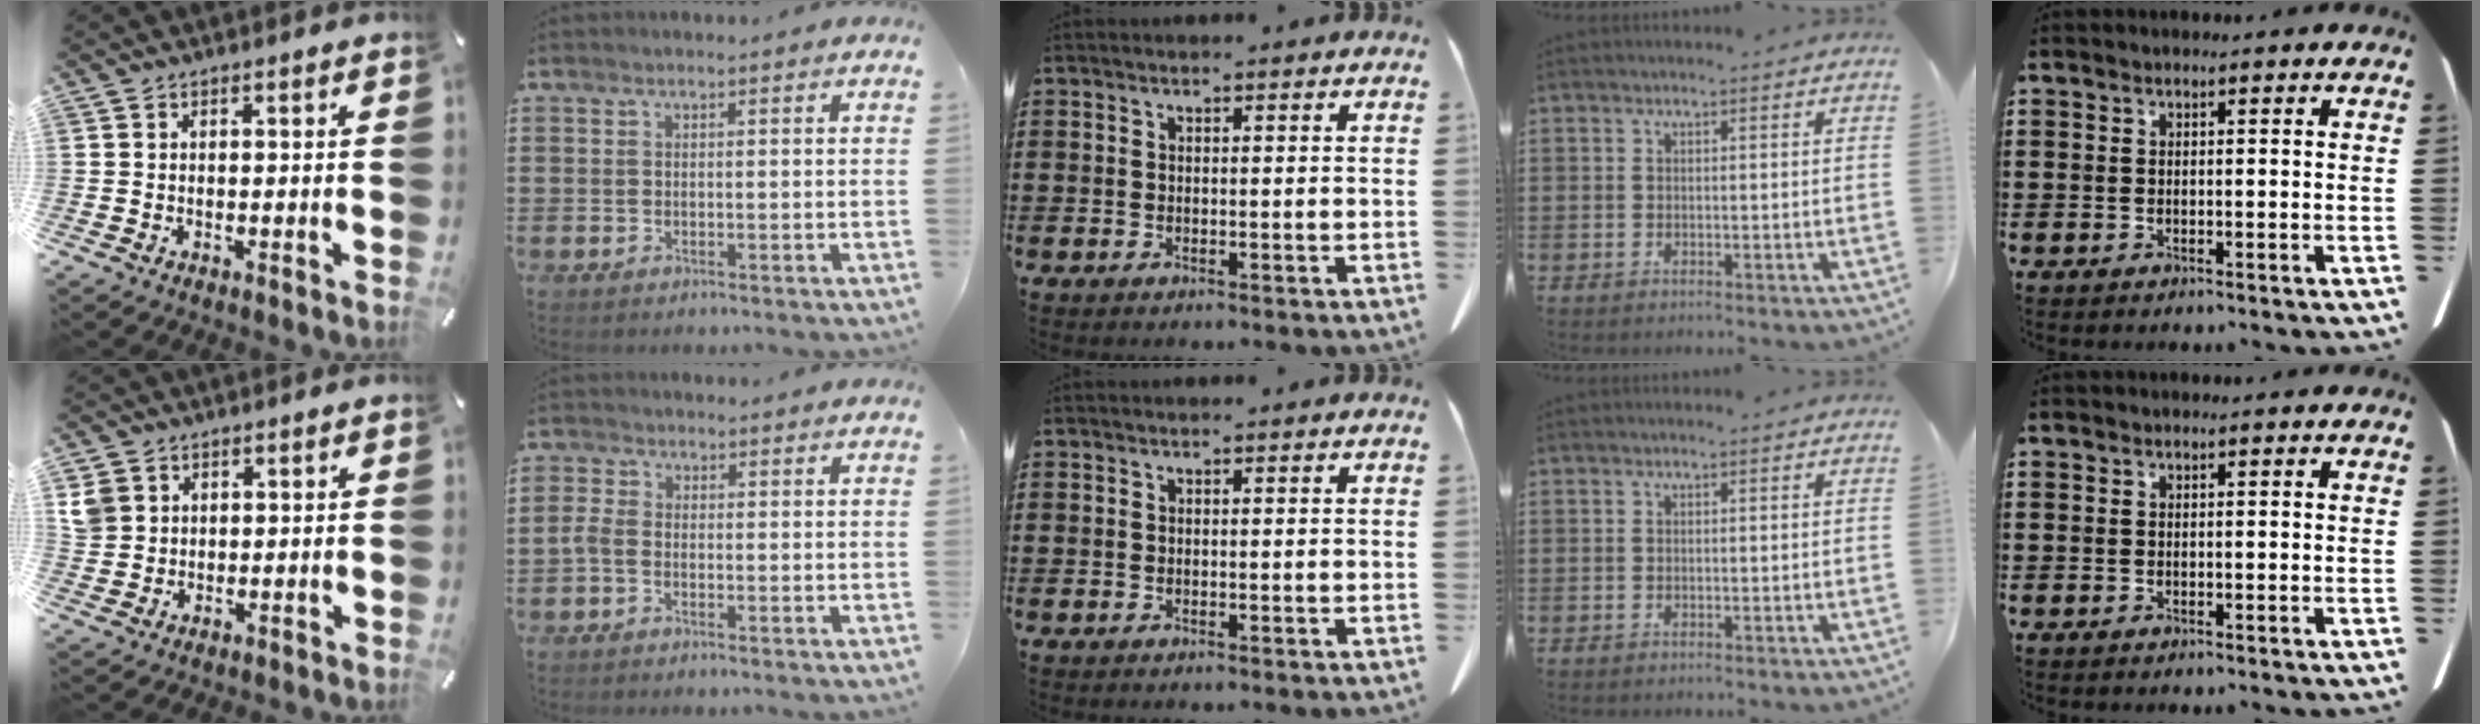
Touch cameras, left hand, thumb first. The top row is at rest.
{"thumb": {"total": 4.9, "force": [2.0, 4.4, 0.8], "torque": [-0.021, 0.006, 0.040]}, "index": {"total": 1.9, "force": [-1.1, 0.9, 1.3], "torque": [-0.032, 0.000, -0.022]}}